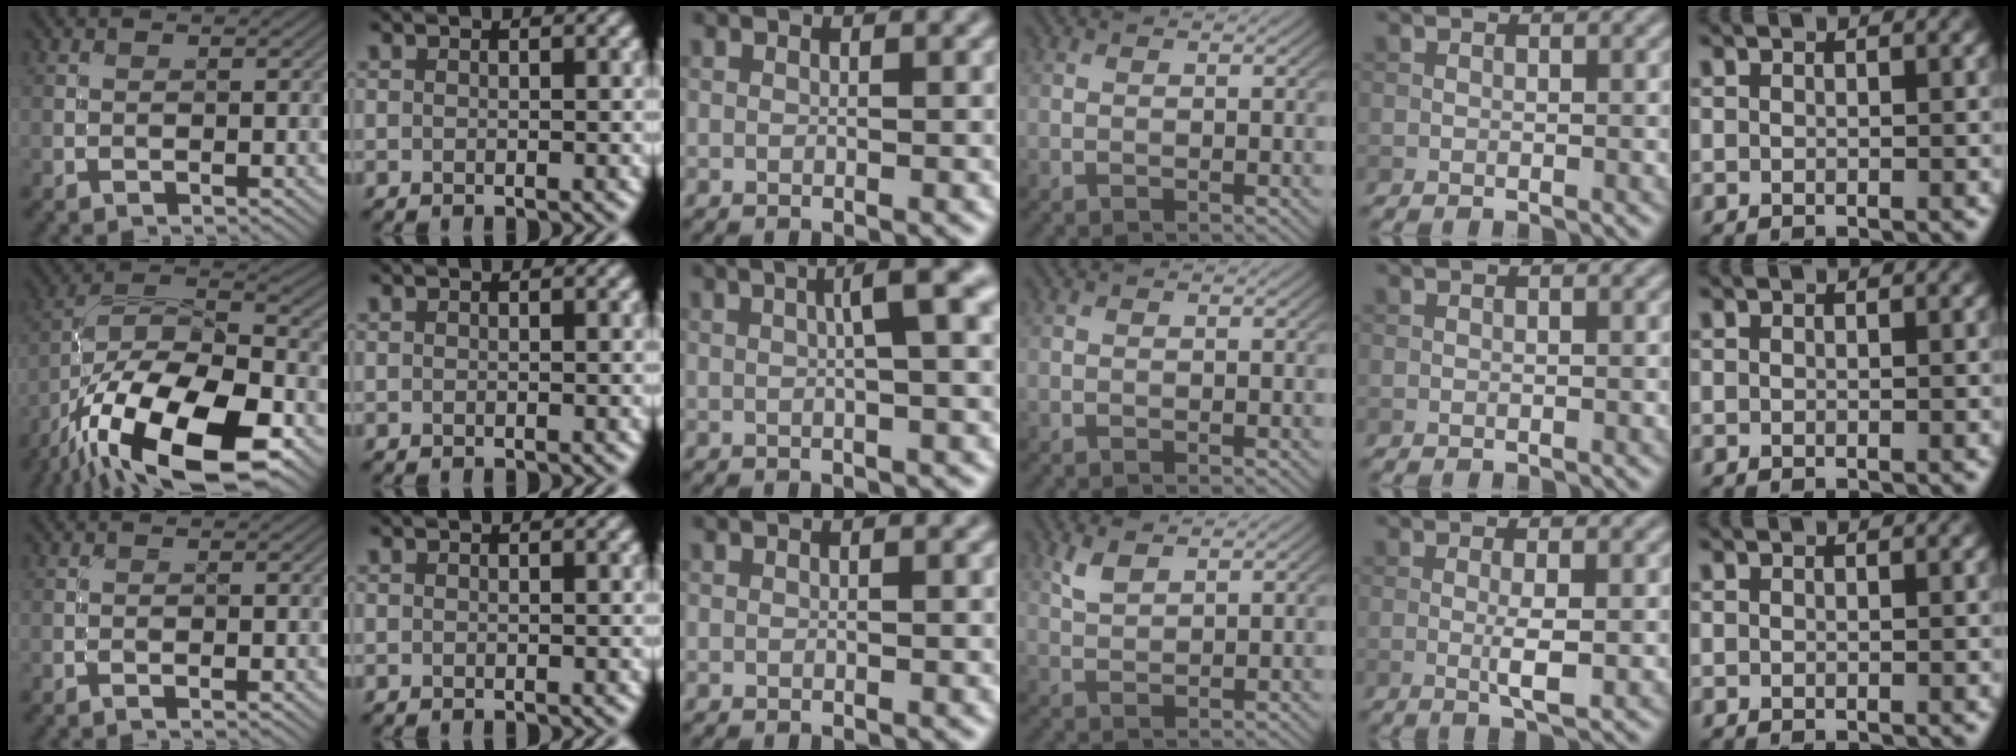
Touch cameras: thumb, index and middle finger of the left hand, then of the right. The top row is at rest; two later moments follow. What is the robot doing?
{"motion": "unscrew", "object": "medicine bottle"}